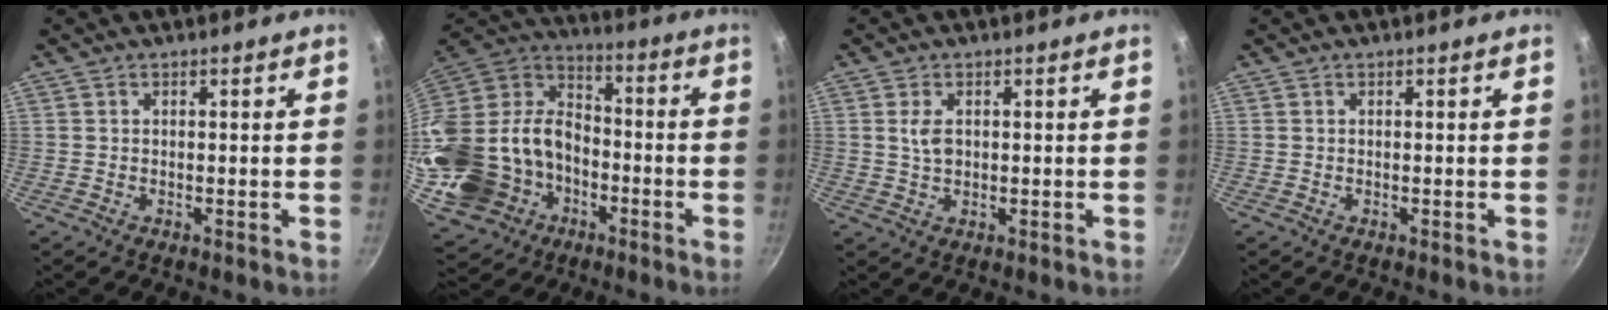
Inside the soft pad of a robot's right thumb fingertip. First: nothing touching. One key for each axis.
{"total": 28.9, "fx": -8.9, "fy": 22.2, "fz": 16.1, "tx": -0.321, "ty": 0.058, "tz": -0.146}
{"total": 3.2, "fx": 0.6, "fy": 2.0, "fz": 2.4, "tx": -0.038, "ty": -0.001, "tz": 0.013}
{"total": 0.0}